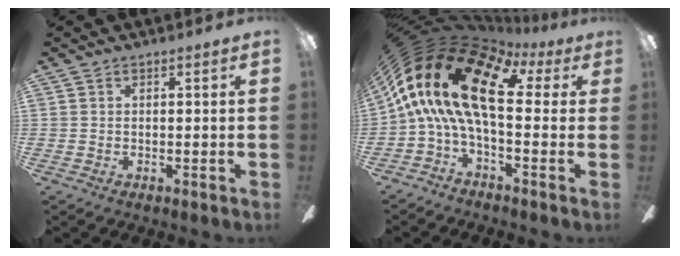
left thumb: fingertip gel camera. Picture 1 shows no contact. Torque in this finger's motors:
{"motor_torque": [-0.02, 2.52, 2.77, 0.00, 1.05]}